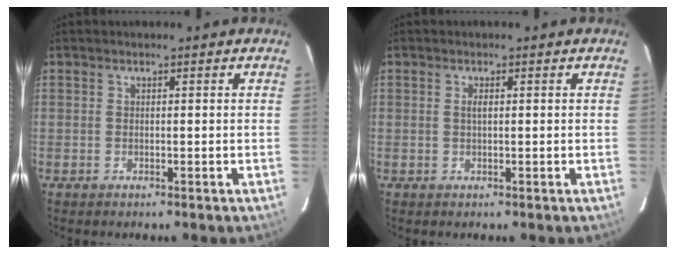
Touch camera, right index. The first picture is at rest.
{"total": 0.9, "force": [0.2, 0.2, 0.9], "torque": [-0.017, 0.002, 0.003]}